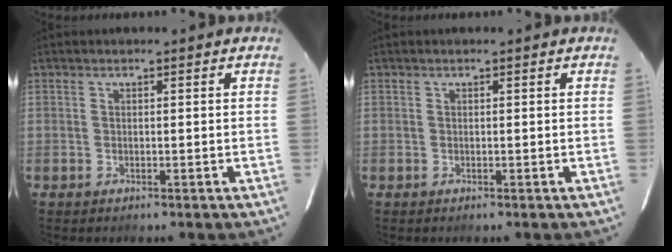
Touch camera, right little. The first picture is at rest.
{"total": 0.0}